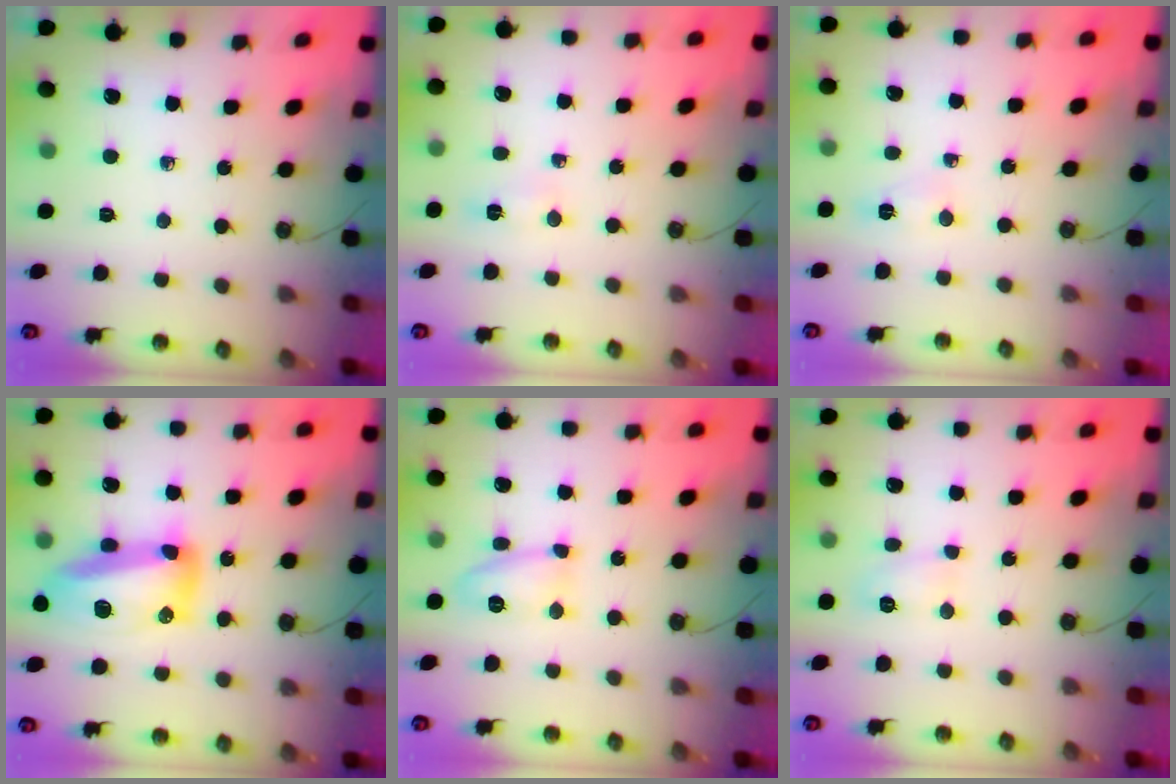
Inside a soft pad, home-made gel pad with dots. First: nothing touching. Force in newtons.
{"total": 2.6, "press": 2.6, "slide": 0.3}
{"total": 3.1, "press": 3.1, "slide": 0.6}
{"total": 16.6, "press": 16.5, "slide": 1.1}
{"total": 9.8, "press": 9.6, "slide": 2.1}
{"total": 4.5, "press": 4.5, "slide": 0.2}